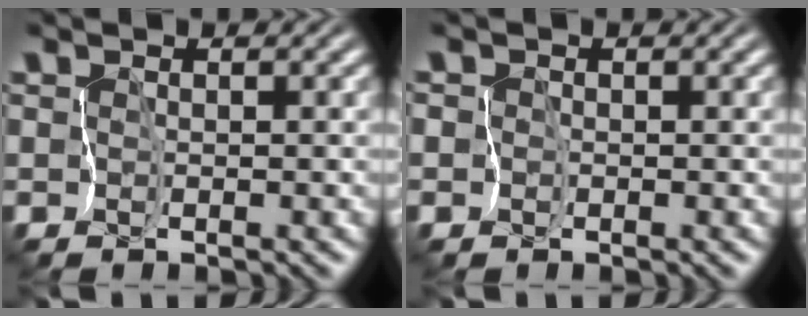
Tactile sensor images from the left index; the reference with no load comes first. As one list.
[{"total": 2.0, "force": [-0.4, 1.9, 0.3], "torque": [0.005, 0.011, -0.030]}]